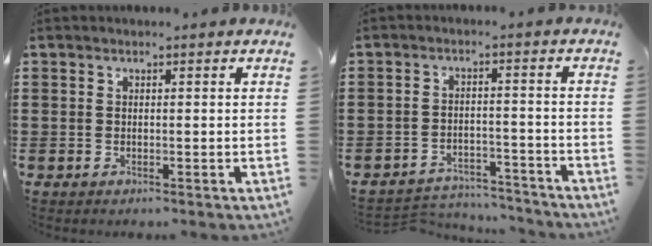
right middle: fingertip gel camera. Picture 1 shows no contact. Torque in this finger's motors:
{"motor_torque": [-0.11, -0.08, -0.28, -0.09]}